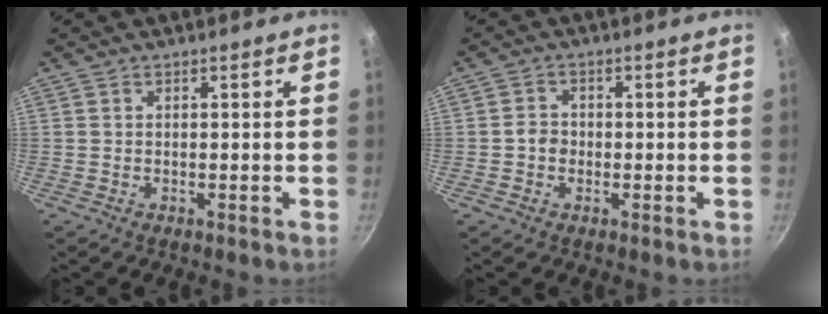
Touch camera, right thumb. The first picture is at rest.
{"total": 2.6, "force": [-0.6, 2.2, 1.1], "torque": [-0.008, 0.013, -0.014]}